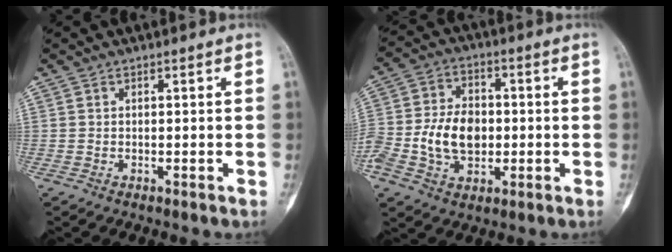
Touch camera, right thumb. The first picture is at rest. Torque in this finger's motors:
{"motor_torque": [0.51, 0.38, 1.04, -0.25, 0.04]}